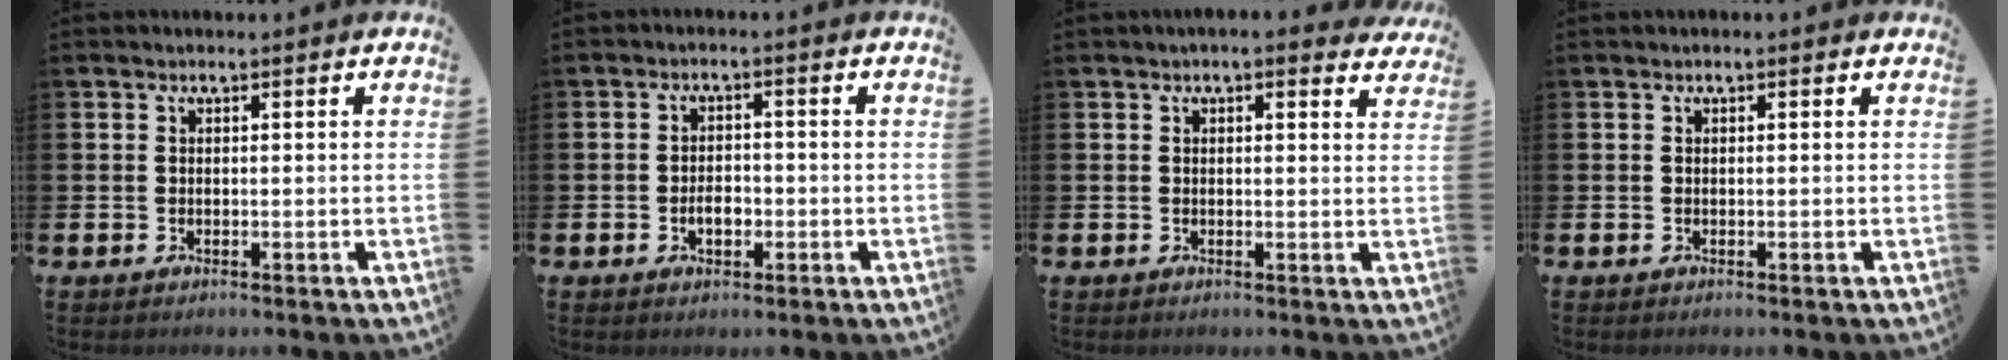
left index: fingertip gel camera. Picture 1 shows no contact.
{"total": 2.9, "force": [-0.8, 1.7, 2.1], "torque": [-0.024, -0.003, -0.020]}
{"total": 1.7, "force": [1.6, 0.2, 0.4], "torque": [-0.009, -0.005, 0.028]}
{"total": 0.0}